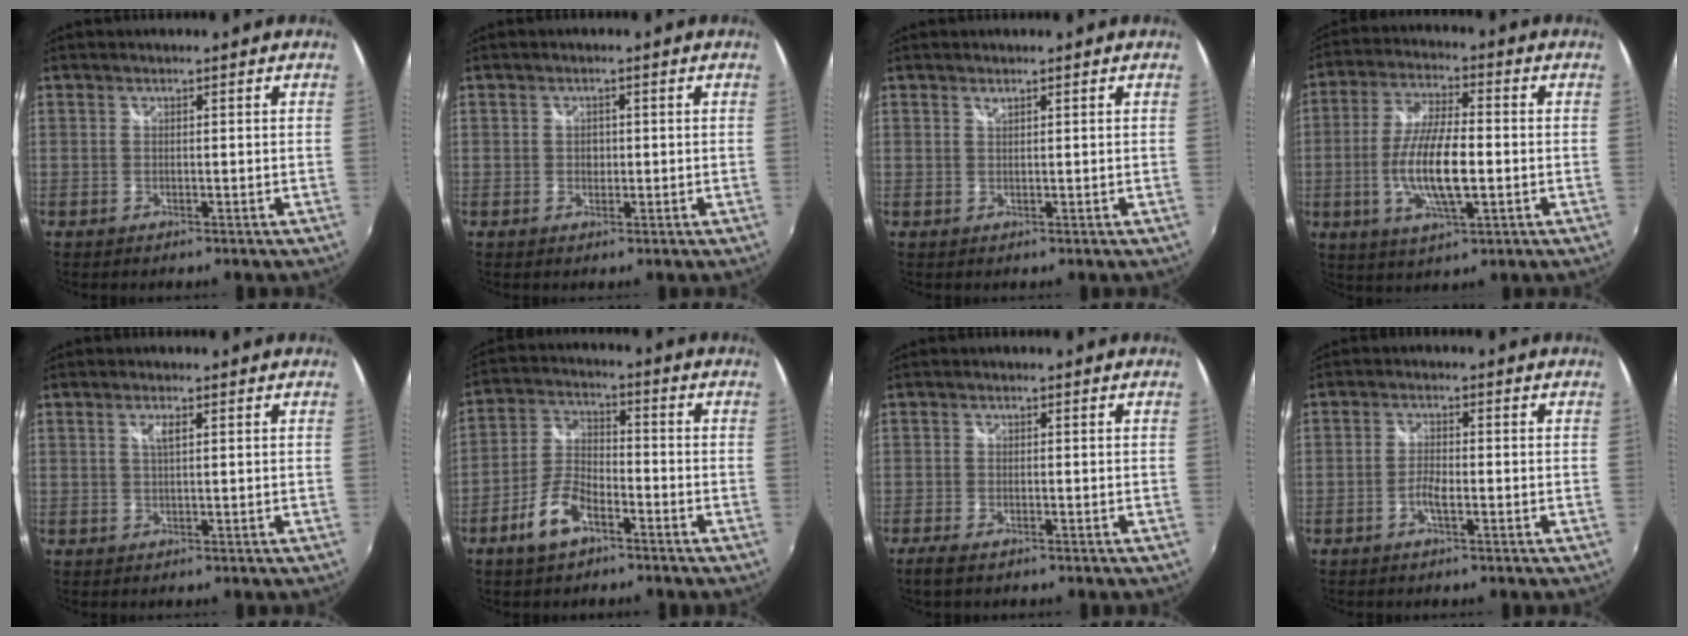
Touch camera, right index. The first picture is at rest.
{"total": 1.6, "force": [-0.1, 1.4, 0.7], "torque": [-0.008, 0.001, -0.004]}
{"total": 0.7, "force": [0.5, 0.1, 0.4], "torque": [-0.006, 0.001, 0.009]}
{"total": 12.3, "force": [-2.4, 3.5, 11.5], "torque": [-0.231, -0.004, -0.045]}
{"total": 1.8, "force": [0.7, 0.4, 1.6], "torque": [-0.030, 0.001, 0.011]}
{"total": 8.5, "force": [-5.2, 3.8, 5.6], "torque": [-0.125, 0.007, -0.098]}
{"total": 3.2, "force": [-2.3, 1.0, 1.9], "torque": [-0.046, -0.011, -0.044]}
{"total": 2.8, "force": [-1.3, 0.7, 2.3], "torque": [-0.055, 0.002, -0.029]}